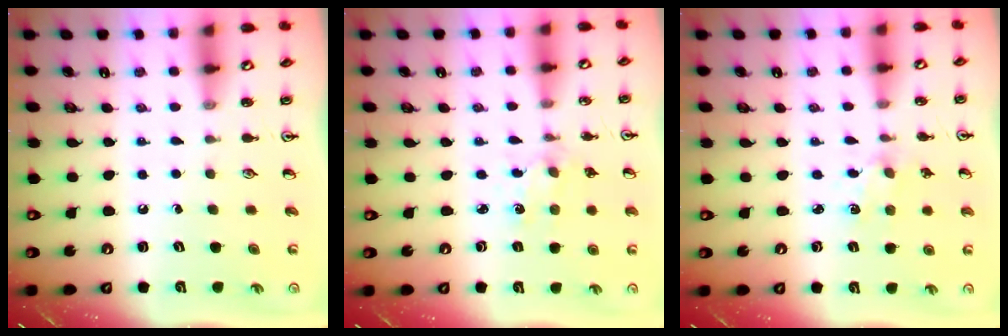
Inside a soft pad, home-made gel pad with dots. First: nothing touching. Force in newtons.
{"total": 1.8, "press": 1.8, "slide": 0.4}
{"total": 1.3, "press": 1.2, "slide": 0.4}